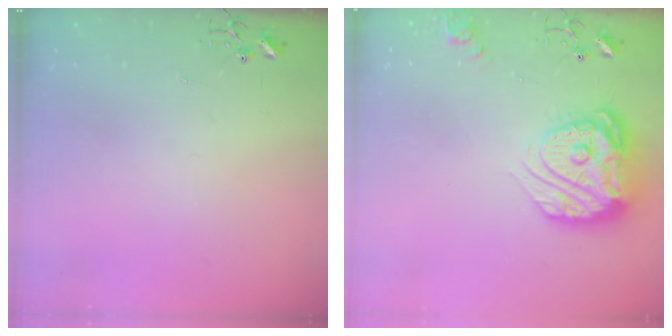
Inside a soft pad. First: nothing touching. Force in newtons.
{"total": 19.8, "press": 19.7, "slide": 2.0}